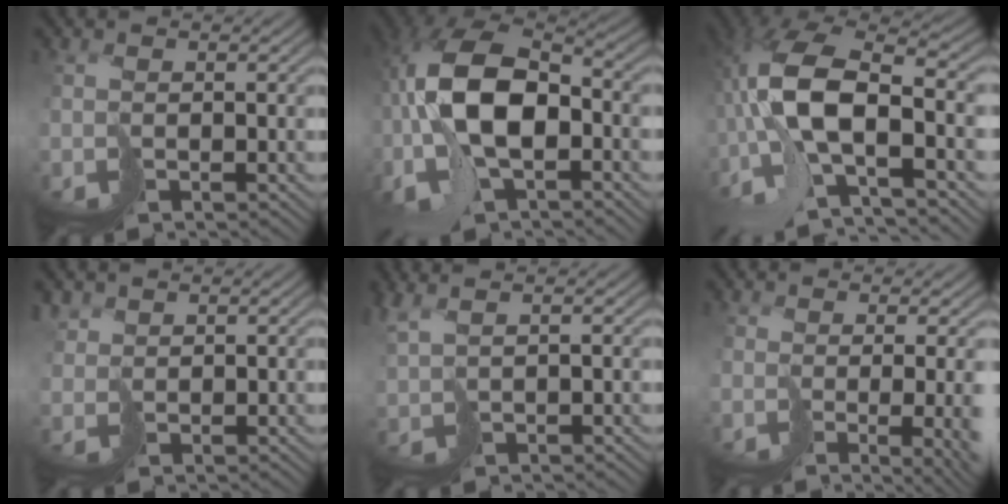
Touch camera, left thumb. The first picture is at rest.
{"total": 12.7, "force": [-1.5, 6.5, 10.9], "torque": [-0.253, 0.002, -0.034]}
{"total": 12.4, "force": [-2.4, 3.9, 11.5], "torque": [-0.249, 0.009, -0.051]}
{"total": 2.3, "force": [1.9, 1.3, 0.0], "torque": [-0.017, -0.001, 0.036]}
{"total": 3.3, "force": [1.9, 0.3, 2.6], "torque": [-0.080, -0.001, 0.038]}
{"total": 7.4, "force": [-1.2, 2.2, 6.9], "torque": [-0.075, -0.029, 0.021]}